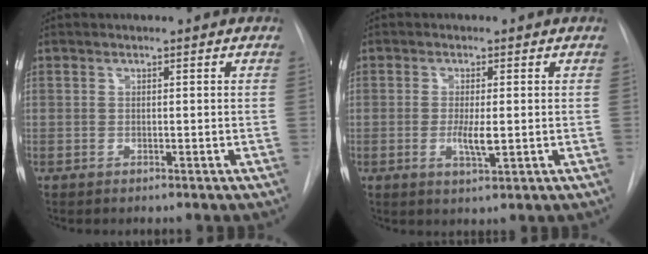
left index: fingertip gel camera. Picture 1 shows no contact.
{"total": 3.2, "force": [-0.4, 0.6, 3.2], "torque": [-0.060, -0.006, -0.004]}